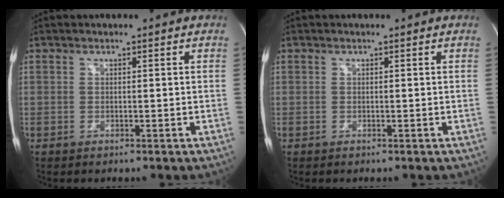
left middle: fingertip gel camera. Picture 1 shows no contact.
{"total": 0.0}